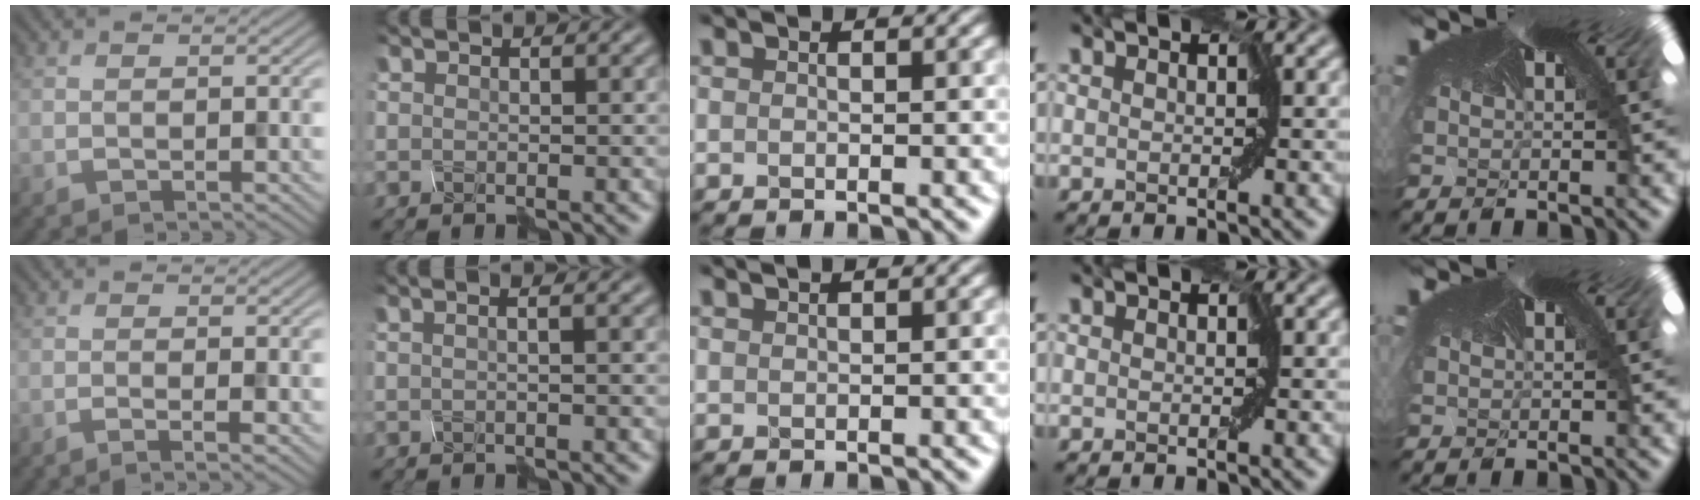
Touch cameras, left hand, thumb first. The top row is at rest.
{"thumb": {"total": 1.9, "force": [-0.5, 0.5, 1.8], "torque": [-0.022, 0.003, -0.009]}, "index": {"total": 1.2, "force": [-0.2, 0.2, 1.1], "torque": [-0.018, -0.001, -0.005]}, "middle": {"total": 1.8, "force": [1.3, 0.6, 1.0], "torque": [-0.001, 0.022, 0.006]}}